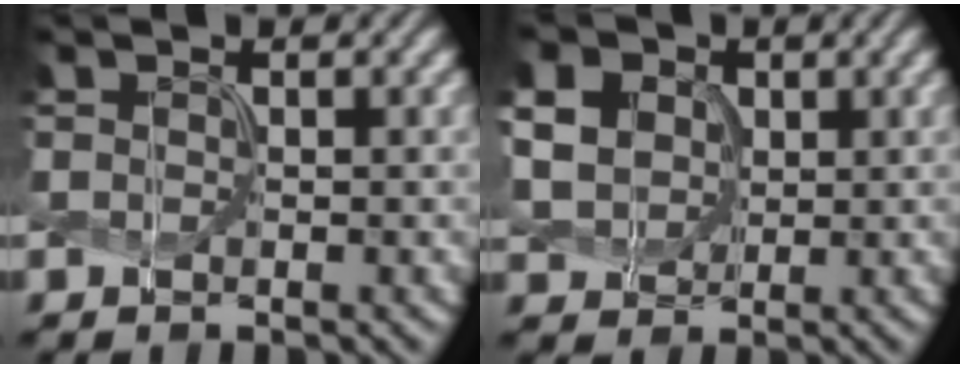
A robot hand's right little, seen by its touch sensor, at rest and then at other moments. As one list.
[{"total": 9.4, "force": [3.6, 7.4, 4.5], "torque": [-0.124, 0.029, 0.066]}]